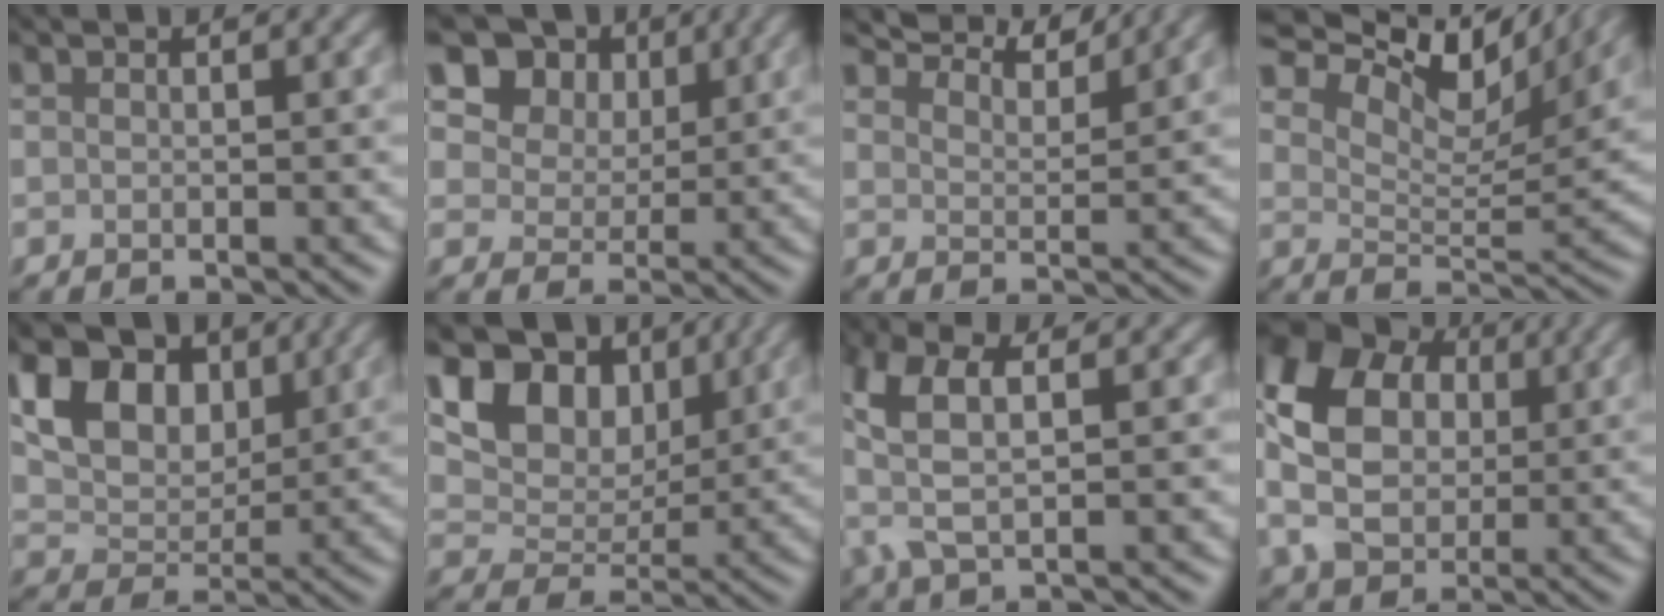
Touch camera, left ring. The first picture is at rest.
{"total": 13.1, "force": [6.9, 9.3, 6.0], "torque": [-0.132, 0.019, 0.131]}
{"total": 5.9, "force": [5.6, 0.7, 1.5], "torque": [-0.038, 0.009, 0.084]}
{"total": 11.8, "force": [9.1, 3.8, 6.6], "torque": [-0.119, 0.015, 0.126]}
{"total": 8.4, "force": [3.9, 5.4, 5.1], "torque": [-0.103, 0.000, 0.063]}
{"total": 9.6, "force": [5.2, 6.2, 5.3], "torque": [-0.097, -0.001, 0.085]}
{"total": 5.6, "force": [1.0, 2.4, 4.9], "torque": [-0.116, 0.007, 0.011]}
{"total": 9.8, "force": [1.0, 7.5, 6.3], "torque": [-0.139, 0.004, 0.022]}